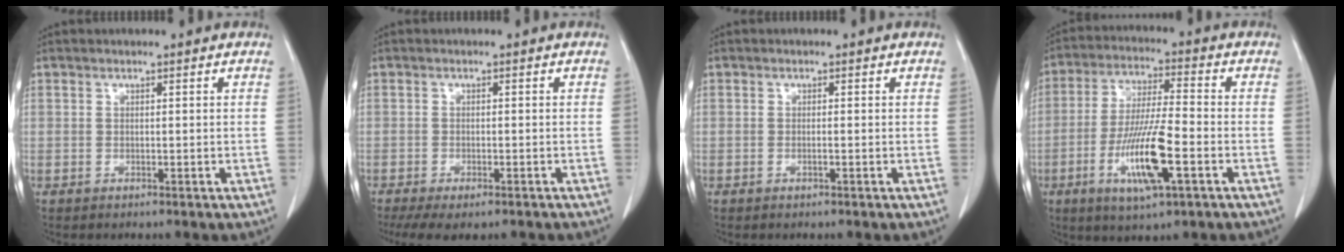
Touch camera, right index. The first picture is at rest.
{"total": 8.9, "force": [-6.9, 2.7, 4.9], "torque": [-0.073, -0.006, -0.099]}
{"total": 0.7, "force": [-0.2, 0.0, 0.6], "torque": [-0.014, 0.000, -0.002]}
{"total": 12.4, "force": [-4.3, 1.6, 11.5], "torque": [-0.225, -0.014, -0.077]}